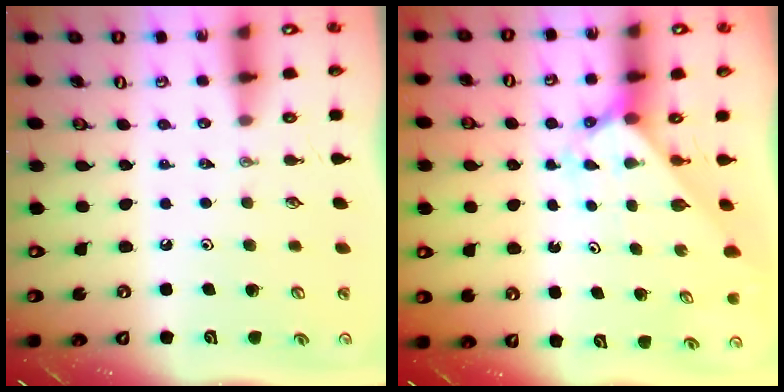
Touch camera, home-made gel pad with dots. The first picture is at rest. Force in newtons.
{"total": 2.1, "press": 2.1, "slide": 0.2}